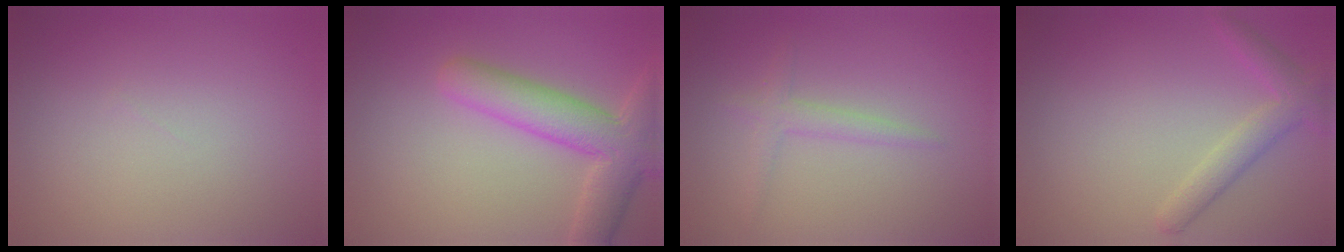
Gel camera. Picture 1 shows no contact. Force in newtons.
{"total": 6.0, "press": 5.9, "slide": 0.4}
{"total": 1.6, "press": 1.6, "slide": 0.1}
{"total": 2.6, "press": 2.6, "slide": 0.1}